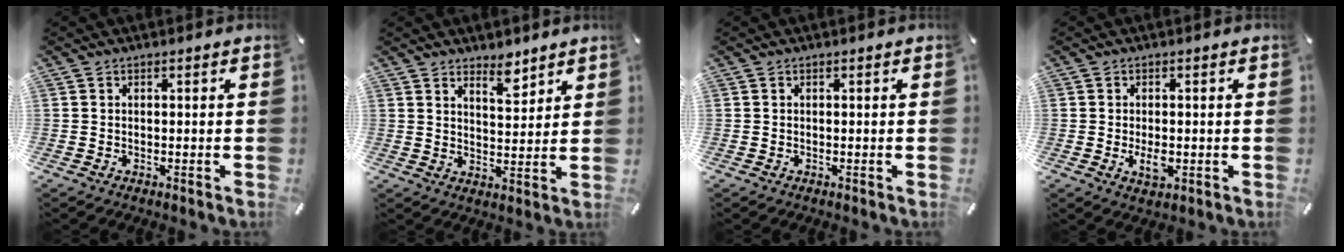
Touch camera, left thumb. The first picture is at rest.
{"total": 5.5, "force": [4.8, 2.0, 1.8], "torque": [-0.008, -0.040, 0.082]}
{"total": 0.0}
{"total": 4.1, "force": [-0.7, 2.1, 3.4], "torque": [-0.074, -0.009, -0.017]}